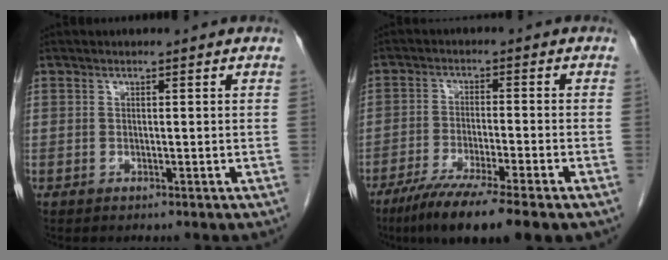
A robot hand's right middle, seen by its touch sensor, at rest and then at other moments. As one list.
[{"total": 10.6, "force": [-7.4, 0.4, 7.7], "torque": [-0.125, -0.026, -0.117]}]